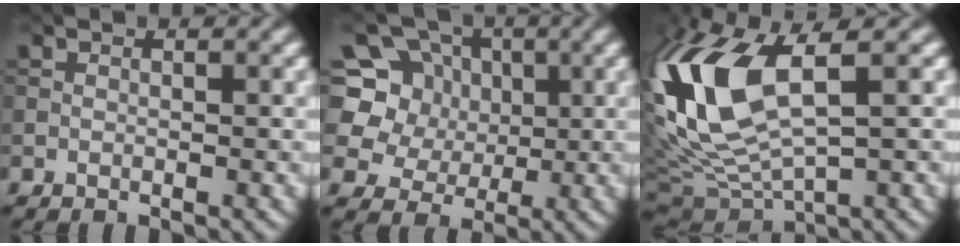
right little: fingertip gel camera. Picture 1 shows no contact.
{"total": 7.3, "force": [1.8, 6.5, 2.9], "torque": [-0.064, 0.018, 0.008]}
{"total": 12.8, "force": [3.2, 5.2, 11.2], "torque": [-0.266, 0.001, 0.066]}